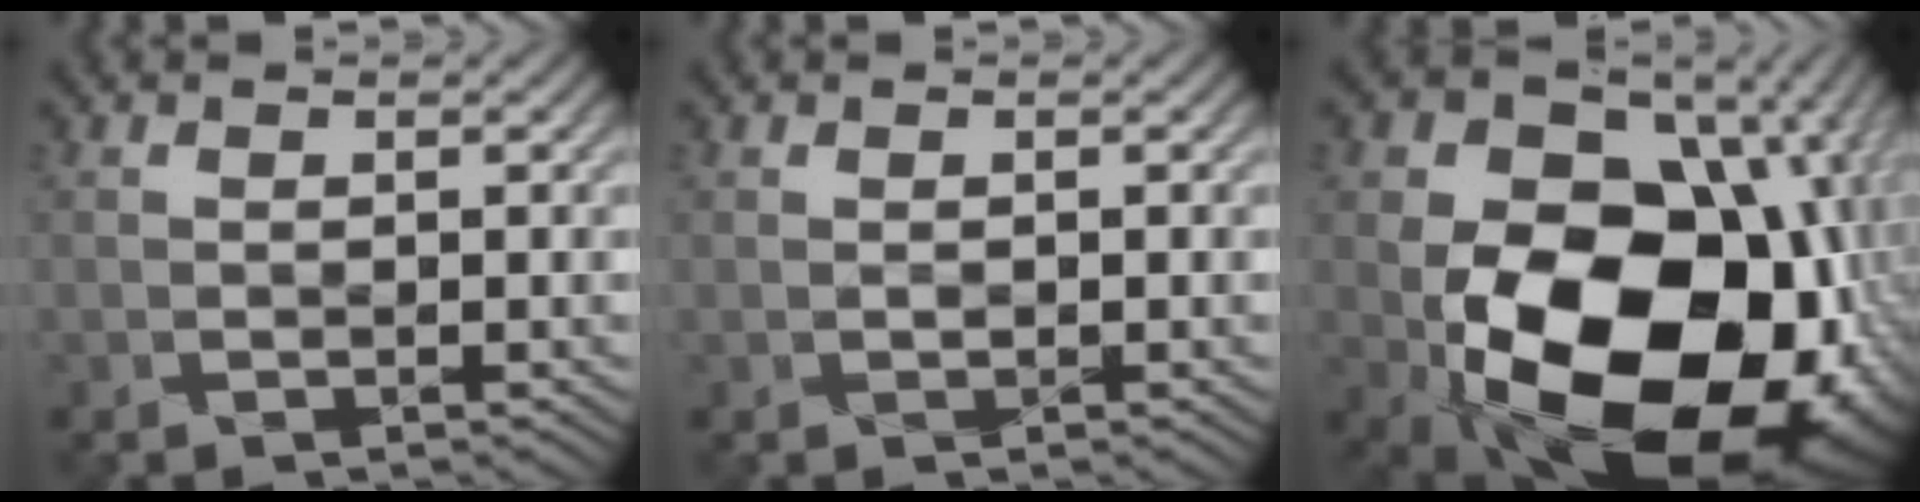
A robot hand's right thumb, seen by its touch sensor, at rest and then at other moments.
{"total": 0.0}
{"total": 23.4, "force": [-4.1, 16.9, 15.8], "torque": [-0.255, -0.049, -0.053]}